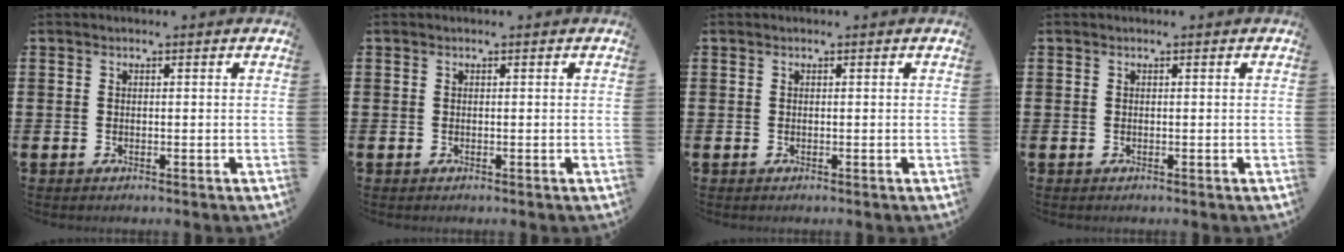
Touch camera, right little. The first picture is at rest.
{"total": 0.0}
{"total": 0.0}
{"total": 0.0}